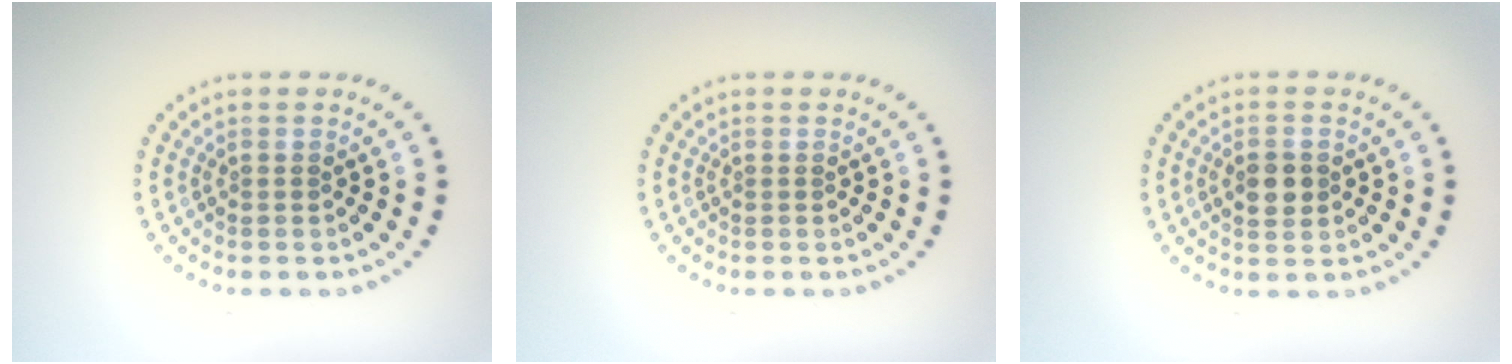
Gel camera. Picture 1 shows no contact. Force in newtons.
{"total": 0.0}
{"total": 2.9, "press": 2.9, "slide": 0.1}